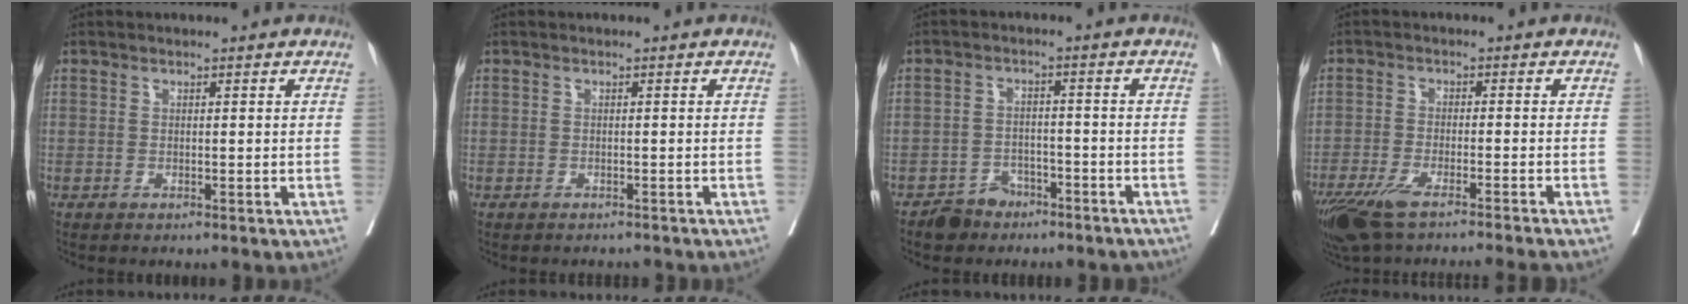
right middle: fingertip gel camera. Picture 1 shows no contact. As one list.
[{"total": 1.9, "force": [-1.9, 0.6, 0.1], "torque": [-0.003, -0.004, -0.026]}, {"total": 5.1, "force": [-3.9, 3.2, 0.7], "torque": [-0.012, 0.010, -0.057]}, {"total": 12.7, "force": [-10.5, 0.0, 7.2], "torque": [-0.117, -0.032, -0.171]}]